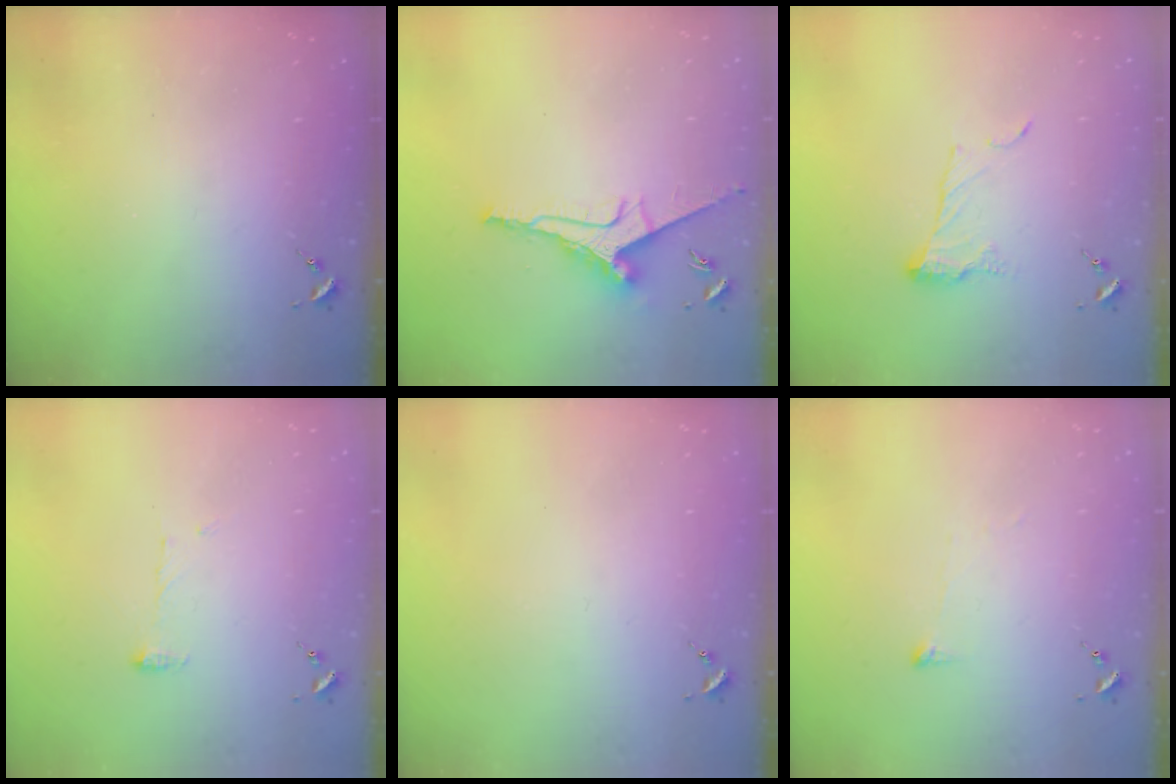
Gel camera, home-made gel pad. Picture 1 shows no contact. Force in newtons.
{"total": 9.9, "press": 9.9, "slide": 0.4}
{"total": 9.5, "press": 9.5, "slide": 0.3}
{"total": 6.9, "press": 6.9, "slide": 0.7}
{"total": 0.0}
{"total": 2.9, "press": 2.9, "slide": 0.4}